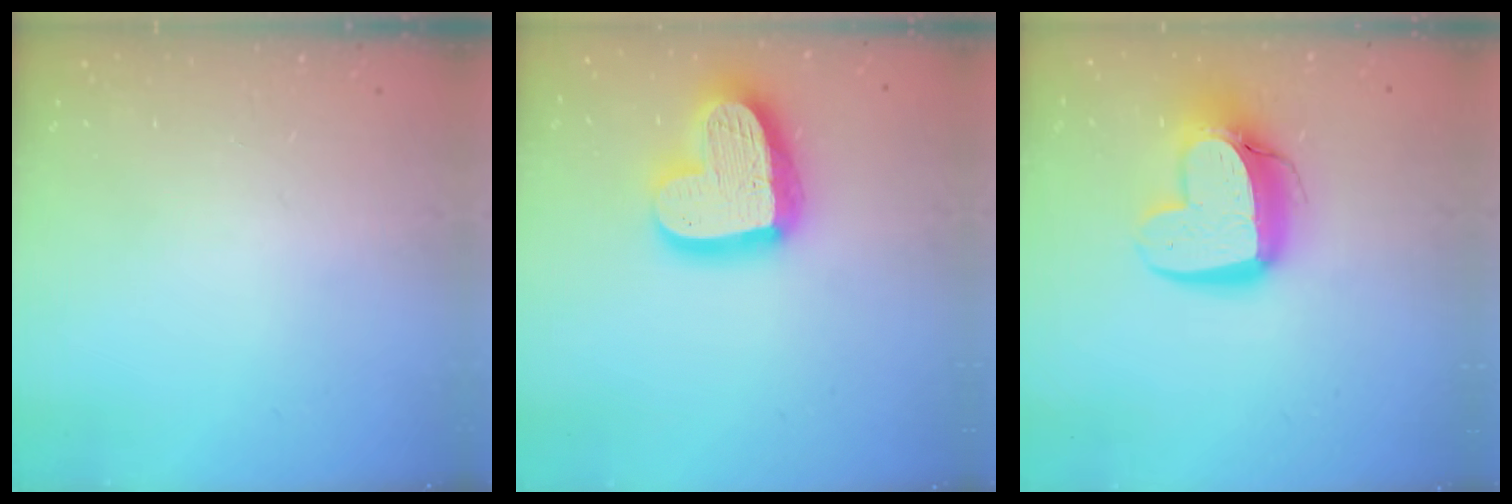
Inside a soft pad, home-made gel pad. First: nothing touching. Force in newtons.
{"total": 21.7, "press": 21.6, "slide": 2.0}
{"total": 15.5, "press": 15.5, "slide": 1.2}